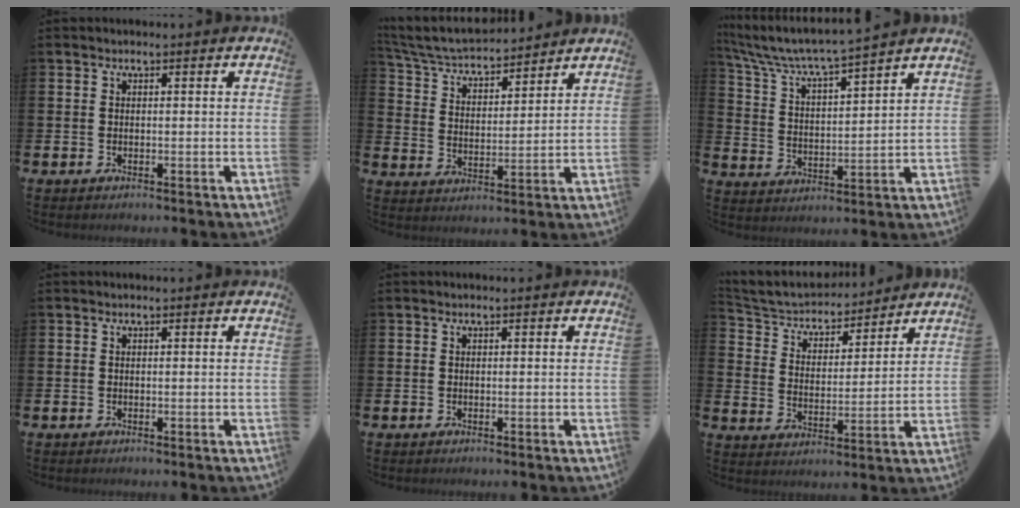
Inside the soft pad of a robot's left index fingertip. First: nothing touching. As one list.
[{"total": 5.8, "force": [5.6, 0.9, 1.3], "torque": [-0.055, -0.038, 0.097]}, {"total": 6.1, "force": [5.7, 0.1, 2.0], "torque": [-0.068, -0.045, 0.093]}, {"total": 0.0}, {"total": 0.0}, {"total": 5.9, "force": [5.5, 1.9, 0.7], "torque": [-0.052, -0.042, 0.094]}]